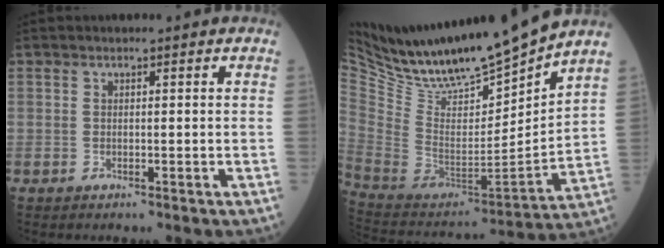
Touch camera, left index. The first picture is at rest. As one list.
[{"total": 18.6, "force": [17.1, 1.0, 7.4], "torque": [-0.148, -0.044, 0.307]}]